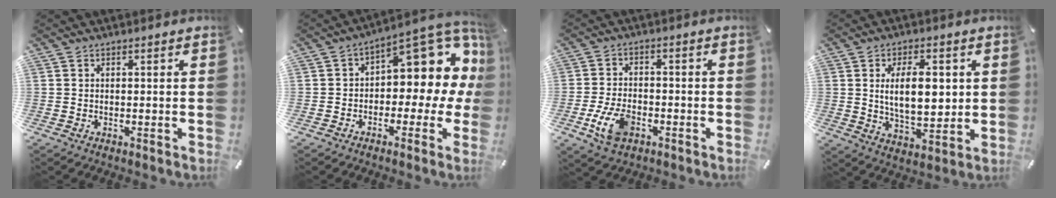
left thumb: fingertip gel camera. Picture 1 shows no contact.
{"total": 12.3, "force": [5.9, 6.3, 8.7], "torque": [-0.104, -0.055, 0.094]}
{"total": 8.9, "force": [-3.7, 5.3, 6.1], "torque": [-0.137, 0.006, -0.067]}
{"total": 11.9, "force": [2.0, 6.3, 9.8], "torque": [-0.161, -0.005, 0.029]}